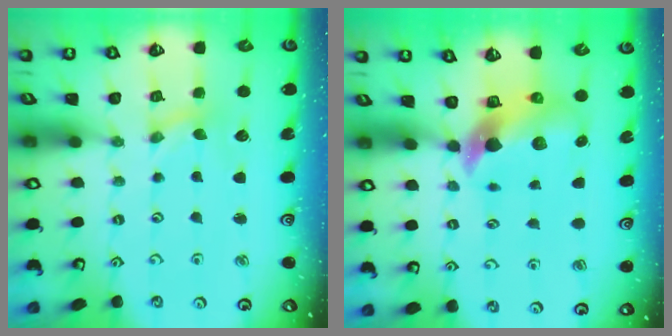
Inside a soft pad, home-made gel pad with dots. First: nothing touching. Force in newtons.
{"total": 7.6, "press": 7.6, "slide": 1.1}